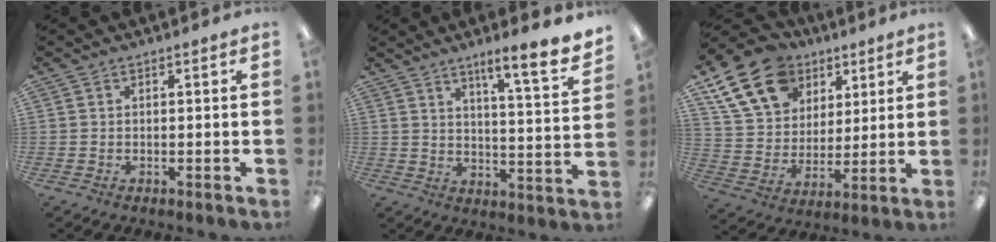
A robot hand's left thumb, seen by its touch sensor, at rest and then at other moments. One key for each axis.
{"total": 10.5, "fx": 8.1, "fy": 1.2, "fz": 6.6, "tx": -0.083, "ty": -0.062, "tz": 0.129}
{"total": 19.5, "fx": 10.9, "fy": 13.6, "fz": 8.7, "tx": -0.164, "ty": -0.033, "tz": 0.207}